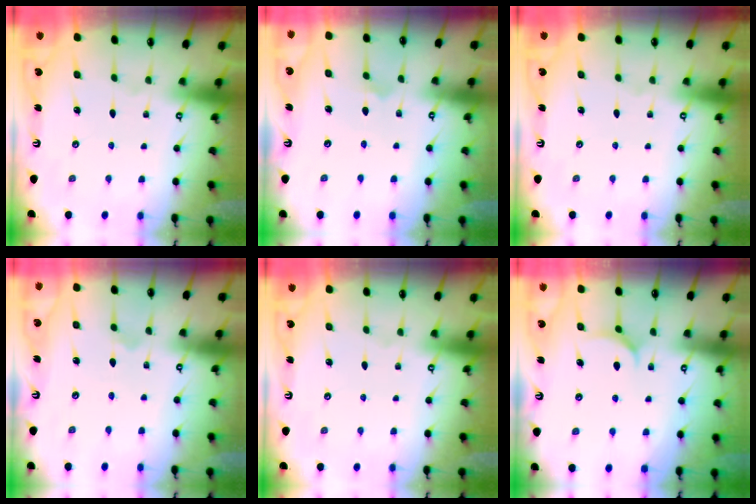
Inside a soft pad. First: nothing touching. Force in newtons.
{"total": 3.9, "press": 3.9, "slide": 0.5}
{"total": 0.0}
{"total": 2.2, "press": 2.2, "slide": 0.4}
{"total": 0.0}
{"total": 5.1, "press": 5.0, "slide": 0.7}